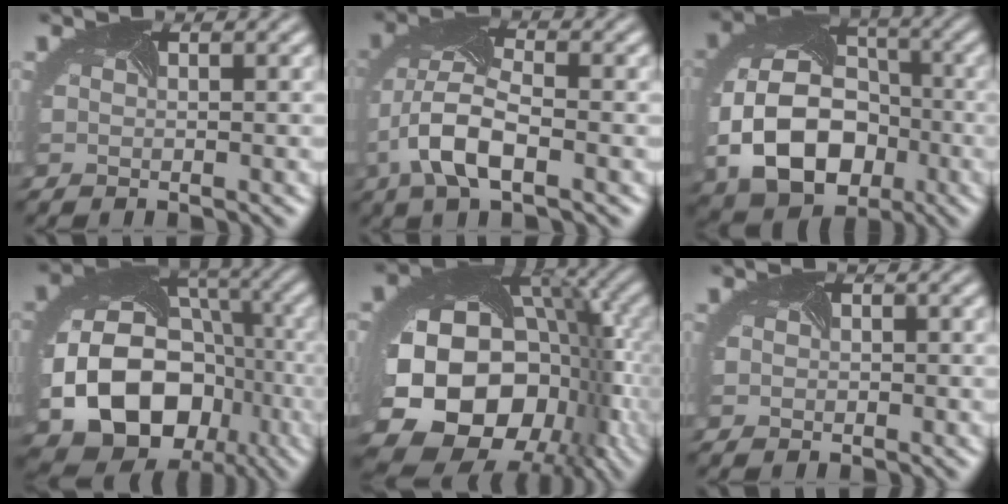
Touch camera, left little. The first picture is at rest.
{"total": 6.8, "force": [-2.3, 3.2, 5.6], "torque": [-0.133, 0.001, -0.048]}
{"total": 11.1, "force": [-3.0, 7.9, 7.2], "torque": [-0.152, -0.025, -0.050]}
{"total": 16.8, "force": [-4.9, 13.5, 8.7], "torque": [-0.163, -0.044, -0.079]}
{"total": 19.6, "force": [-3.8, 15.1, 11.9], "torque": [-0.194, -0.068, -0.050]}
{"total": 1.2, "force": [-0.2, 1.2, 0.3], "torque": [0.001, -0.003, -0.003]}